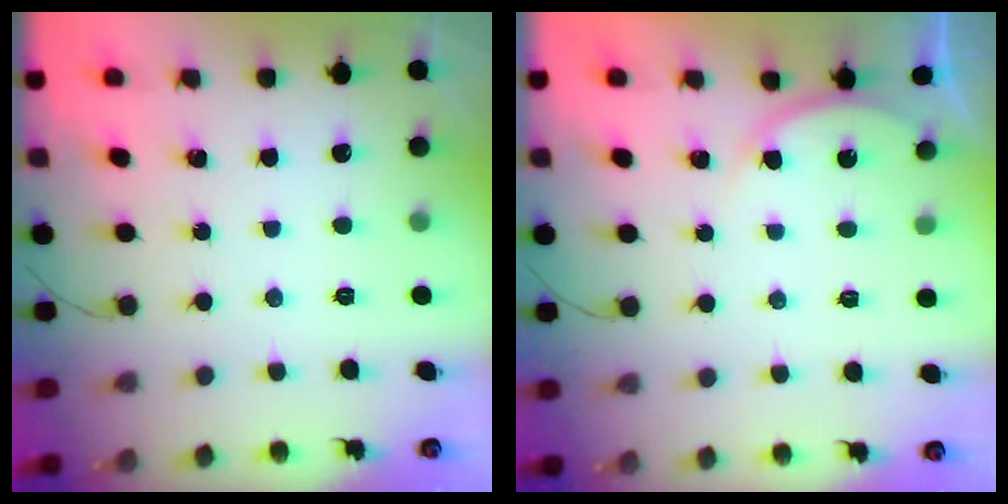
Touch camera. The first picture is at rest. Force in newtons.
{"total": 2.9, "press": 2.9, "slide": 0.5}